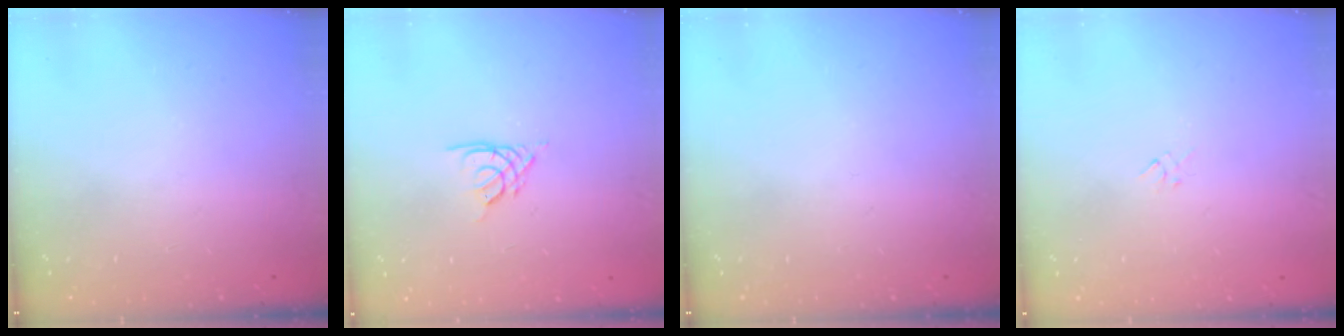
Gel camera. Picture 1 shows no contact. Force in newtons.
{"total": 2.7, "press": 2.7, "slide": 0.4}
{"total": 0.0}
{"total": 2.3, "press": 2.2, "slide": 0.6}